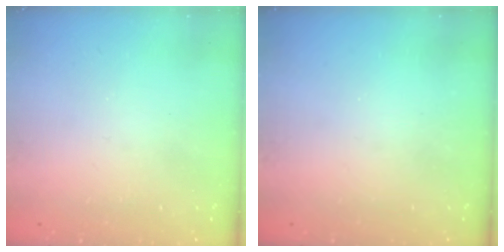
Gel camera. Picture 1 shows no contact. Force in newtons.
{"total": 0.0}